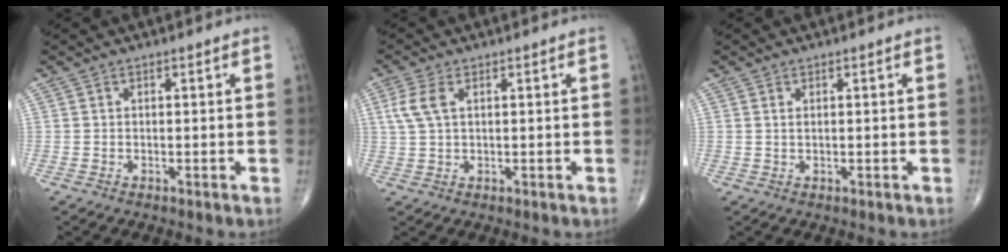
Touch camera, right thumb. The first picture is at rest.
{"total": 4.5, "force": [1.4, 2.3, 3.6], "torque": [-0.094, 0.012, 0.030]}
{"total": 0.8, "force": [0.4, 0.3, 0.6], "torque": [-0.015, 0.001, 0.009]}